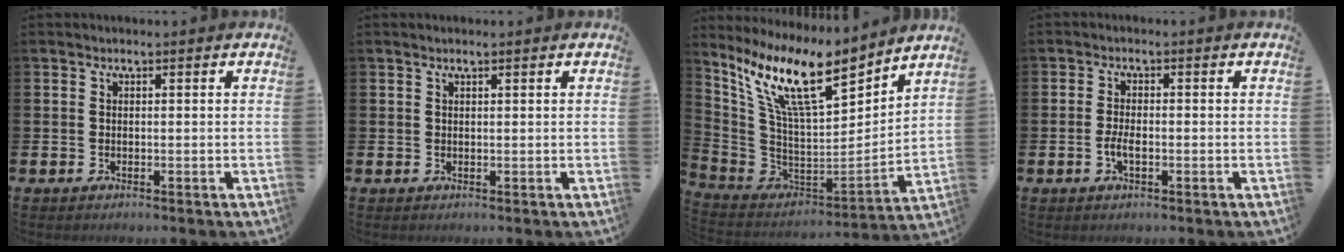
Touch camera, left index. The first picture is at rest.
{"total": 0.7, "force": [0.6, 0.0, 0.4], "torque": [-0.004, 0.000, 0.009]}
{"total": 12.5, "force": [9.3, 2.9, 7.8], "torque": [-0.193, -0.058, 0.163]}
{"total": 2.3, "force": [-0.6, 1.0, 2.0], "torque": [-0.034, 0.000, -0.013]}